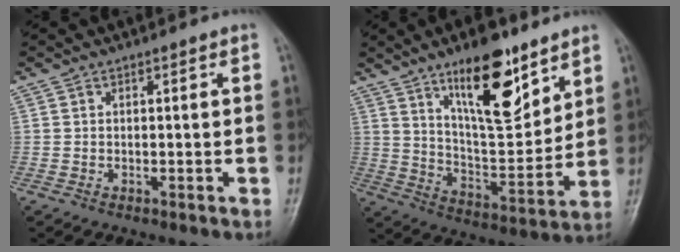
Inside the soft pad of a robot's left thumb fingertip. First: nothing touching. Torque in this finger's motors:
{"motor_torque": [2.37, 0.87, 1.70, -1.06, 0.12]}